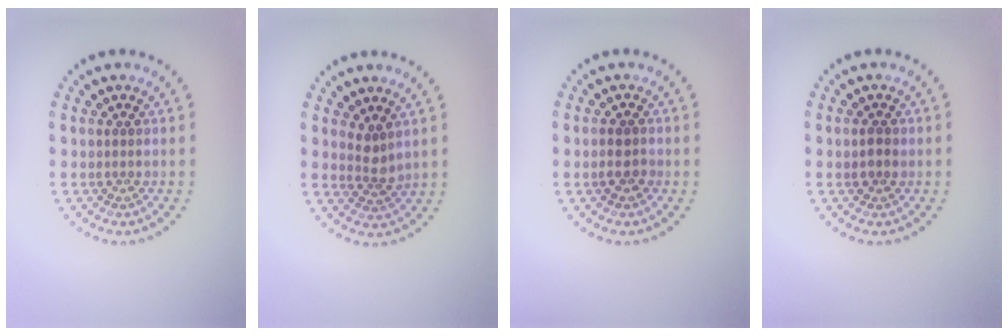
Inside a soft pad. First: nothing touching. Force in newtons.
{"total": 2.0, "press": 1.4, "slide": 1.4}
{"total": 1.5, "press": 1.4, "slide": 0.5}
{"total": 1.2, "press": 1.2, "slide": 0.2}